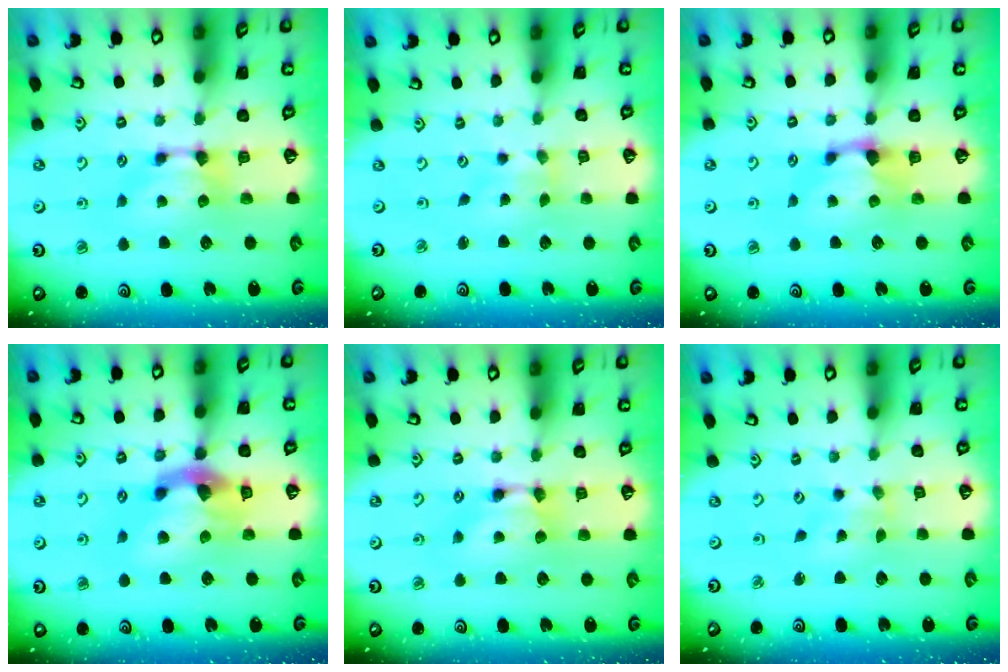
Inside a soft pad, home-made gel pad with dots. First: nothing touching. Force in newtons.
{"total": 2.4, "press": 2.2, "slide": 1.0}
{"total": 1.6, "press": 1.2, "slide": 1.0}
{"total": 5.8, "press": 5.5, "slide": 2.1}
{"total": 1.7, "press": 1.7, "slide": 0.1}
{"total": 2.7, "press": 2.5, "slide": 0.9}